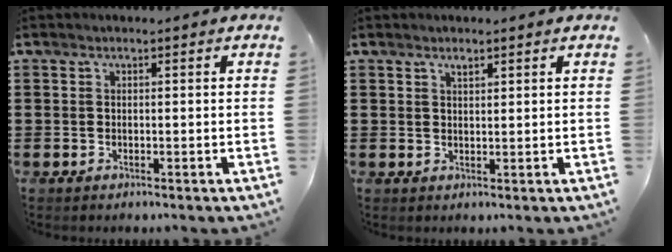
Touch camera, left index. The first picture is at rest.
{"total": 1.0, "force": [0.9, 0.3, 0.5], "torque": [-0.011, 0.001, 0.015]}